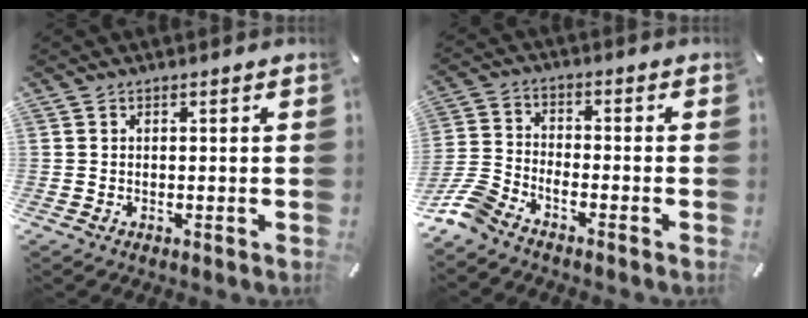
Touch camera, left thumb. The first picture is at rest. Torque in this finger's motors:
{"motor_torque": [-0.63, 0.74, 0.38, 0.62, 0.06]}